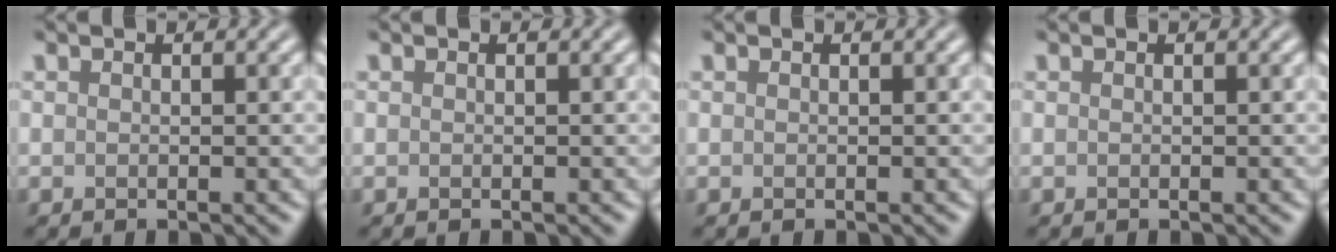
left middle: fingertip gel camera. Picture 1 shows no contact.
{"total": 0.0}
{"total": 0.0}
{"total": 0.0}